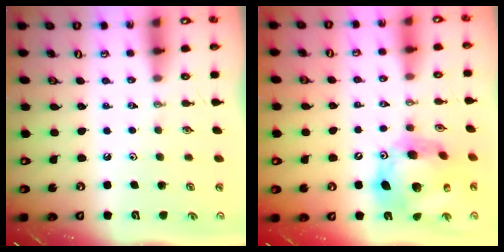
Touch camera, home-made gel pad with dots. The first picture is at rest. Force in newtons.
{"total": 18.4, "press": 18.3, "slide": 1.9}